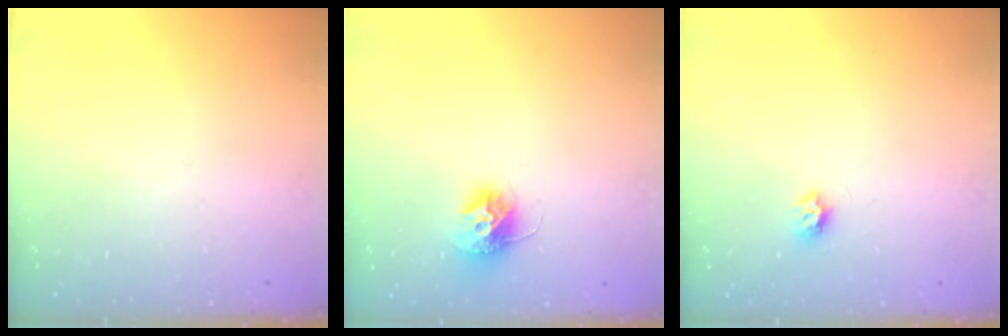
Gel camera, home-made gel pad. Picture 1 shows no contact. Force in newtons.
{"total": 10.4, "press": 10.4, "slide": 0.5}
{"total": 4.6, "press": 4.6, "slide": 0.5}